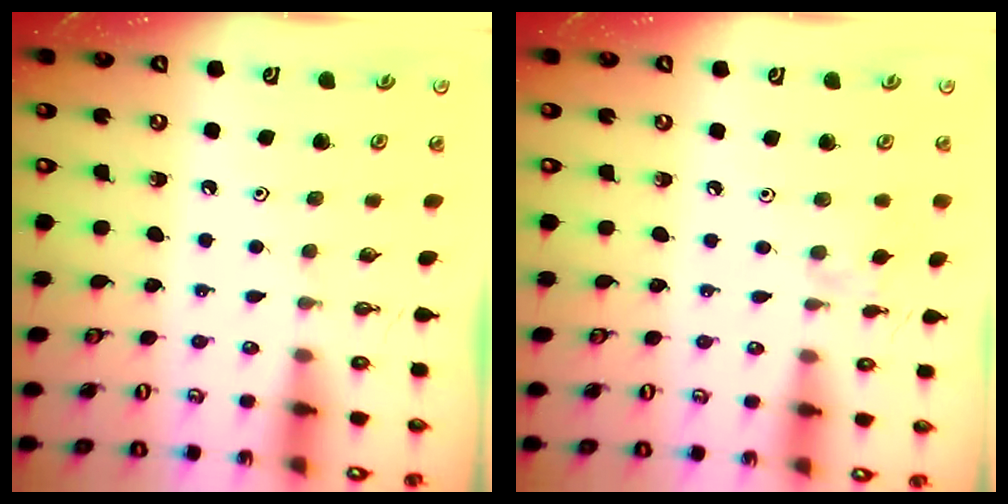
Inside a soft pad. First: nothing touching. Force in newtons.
{"total": 6.5, "press": 6.4, "slide": 0.9}